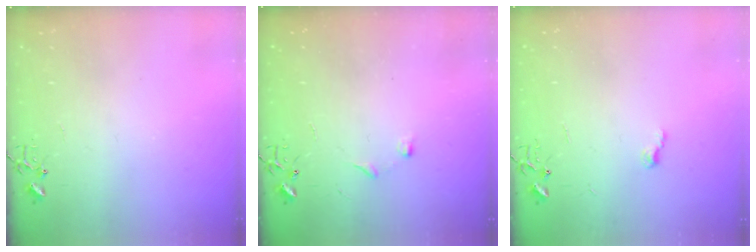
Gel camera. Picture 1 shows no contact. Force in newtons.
{"total": 4.3, "press": 4.3, "slide": 0.6}
{"total": 5.9, "press": 5.9, "slide": 0.4}